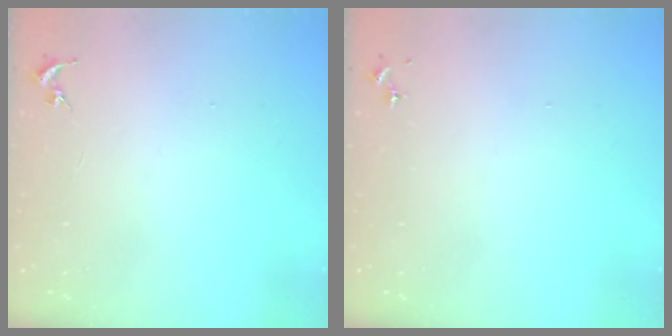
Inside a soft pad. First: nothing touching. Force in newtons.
{"total": 0.0}